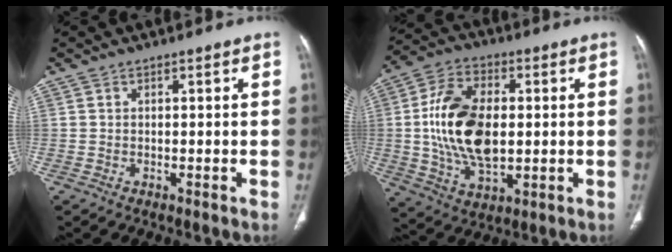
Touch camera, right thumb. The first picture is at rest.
{"total": 17.1, "force": [0.5, 10.0, 13.8], "torque": [-0.255, 0.005, 0.013]}